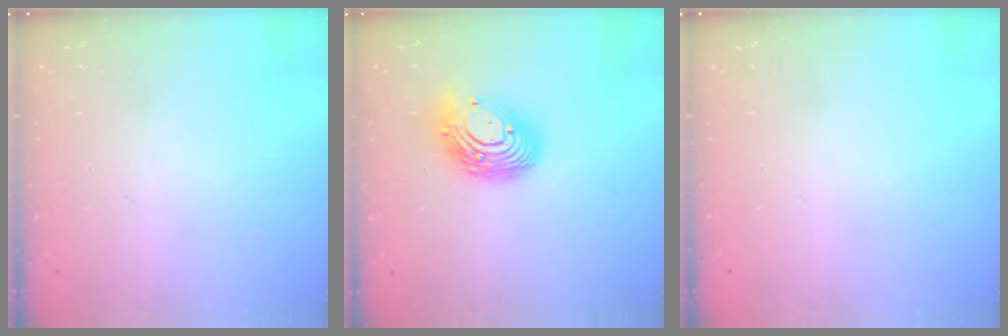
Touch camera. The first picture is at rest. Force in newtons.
{"total": 15.3, "press": 15.3, "slide": 1.2}
{"total": 0.0}